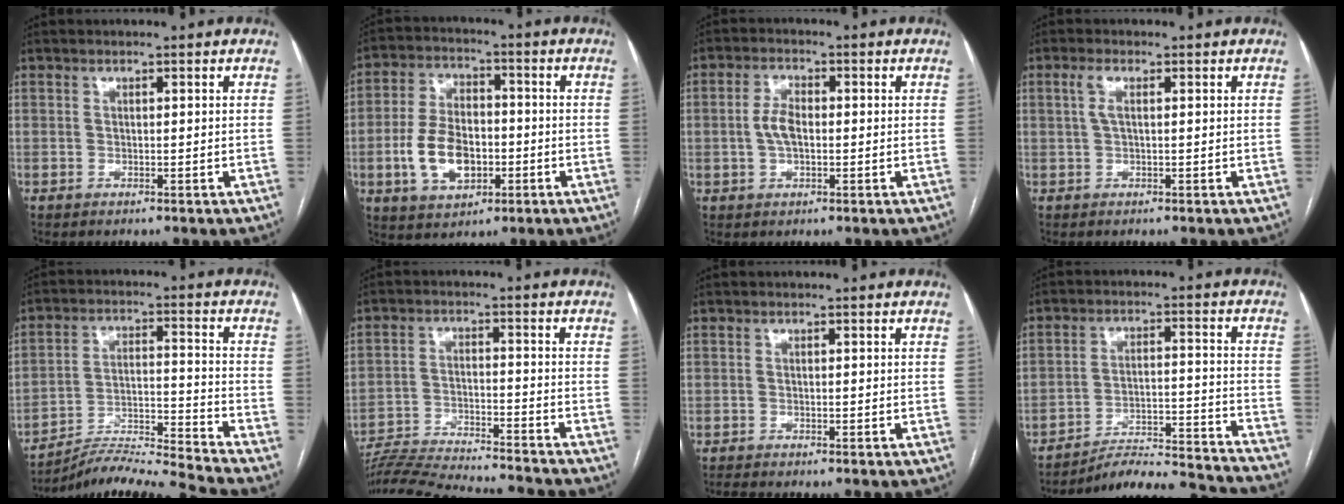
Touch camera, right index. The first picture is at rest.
{"total": 10.5, "force": [-2.6, 6.2, 8.0], "torque": [-0.168, 0.011, -0.041]}
{"total": 4.1, "force": [-0.2, 2.0, 3.5], "torque": [-0.077, 0.008, -0.005]}
{"total": 2.3, "force": [0.7, 0.7, 2.1], "torque": [-0.051, 0.010, 0.015]}
{"total": 13.4, "force": [-12.7, -3.4, 2.6], "torque": [-0.041, 0.014, -0.222]}
{"total": 19.4, "force": [-18.3, 0.3, 6.3], "torque": [-0.125, -0.026, -0.277]}
{"total": 1.4, "force": [-1.3, -0.4, 0.3], "torque": [-0.001, -0.001, -0.020]}
{"total": 20.5, "force": [-19.8, -0.1, 5.2], "torque": [-0.060, -0.003, -0.276]}